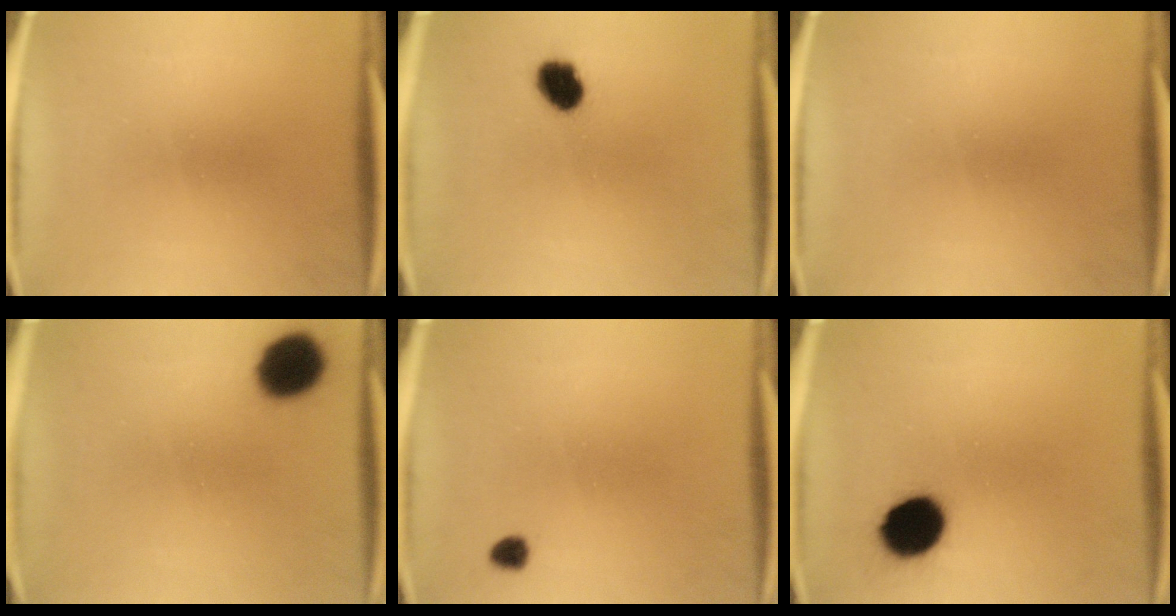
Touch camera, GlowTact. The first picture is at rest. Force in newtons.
{"total": 6.2}
{"total": 0.0}
{"total": 11.0}
{"total": 1.7}
{"total": 11.7}